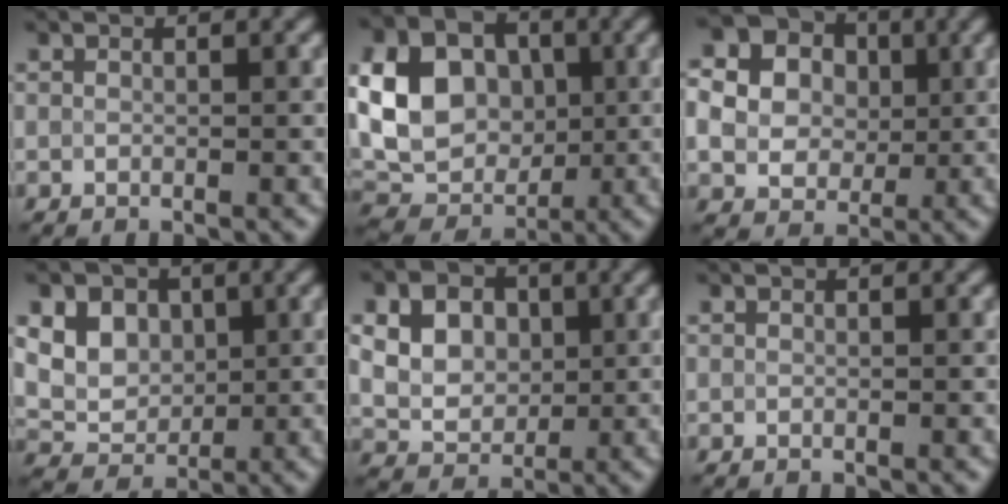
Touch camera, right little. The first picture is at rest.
{"total": 9.4, "force": [1.0, 7.3, 5.9], "torque": [-0.114, -0.003, 0.017]}
{"total": 13.0, "force": [2.3, 11.7, 5.3], "torque": [-0.143, 0.026, 0.017]}
{"total": 8.6, "force": [3.6, 6.7, 4.1], "torque": [-0.059, 0.023, 0.055]}
{"total": 8.2, "force": [2.7, 6.5, 4.4], "torque": [-0.080, 0.034, 0.038]}
{"total": 0.0}